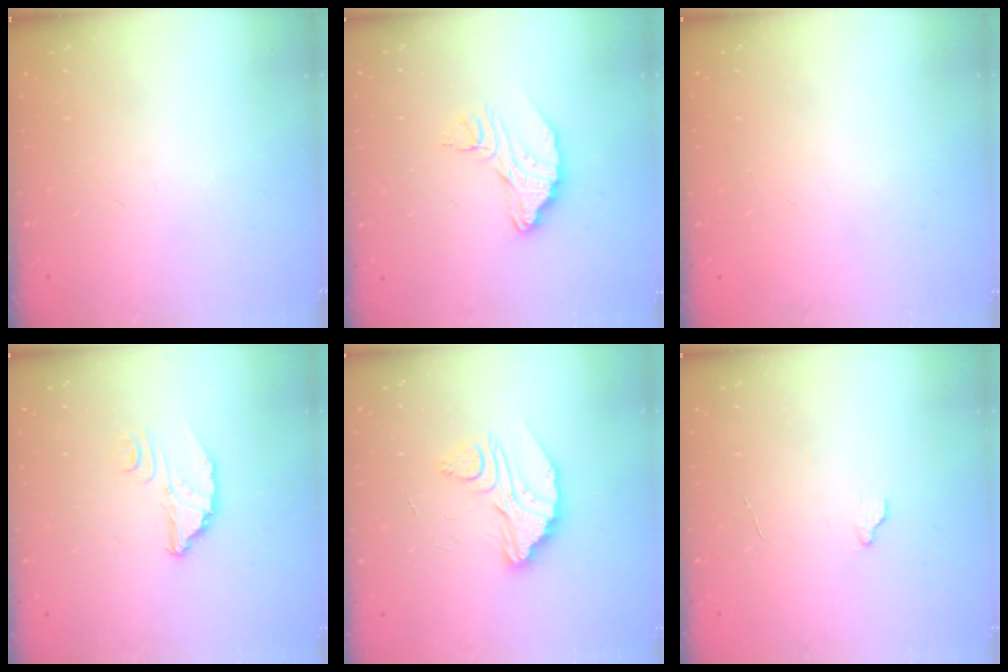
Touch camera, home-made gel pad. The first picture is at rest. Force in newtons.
{"total": 10.9, "press": 10.9, "slide": 1.0}
{"total": 2.1, "press": 2.1, "slide": 0.1}
{"total": 3.8, "press": 3.8, "slide": 0.2}
{"total": 11.3, "press": 11.2, "slide": 0.7}
{"total": 3.4, "press": 3.4, "slide": 0.2}